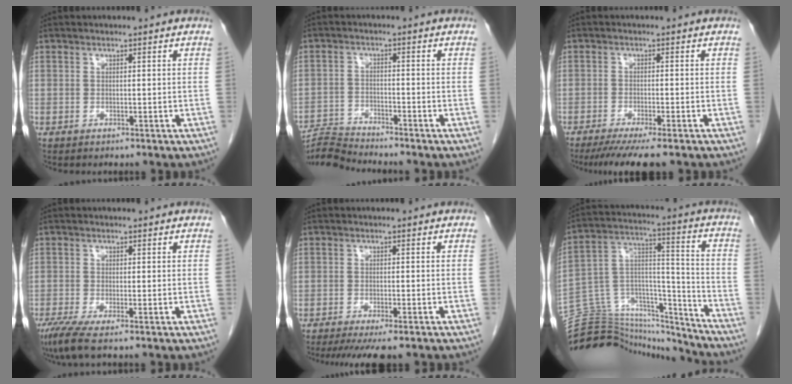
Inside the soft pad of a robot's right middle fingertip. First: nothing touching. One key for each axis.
{"total": 5.4, "fx": -5.1, "fy": -1.6, "fz": -0.8, "tx": 0.008, "ty": -0.009, "tz": -0.097}
{"total": 7.7, "fx": -6.0, "fy": 0.4, "fz": 4.8, "tx": -0.069, "ty": -0.017, "tz": -0.093}
{"total": 4.1, "fx": -2.6, "fy": 0.3, "fz": 3.1, "tx": -0.061, "ty": -0.014, "tz": -0.052}
{"total": 7.5, "fx": -6.1, "fy": 1.0, "fz": 4.3, "tx": -0.057, "ty": -0.013, "tz": -0.093}
{"total": 23.0, "fx": -22.1, "fy": 4.9, "fz": 3.8, "tx": -0.103, "ty": 0.048, "tz": -0.348}